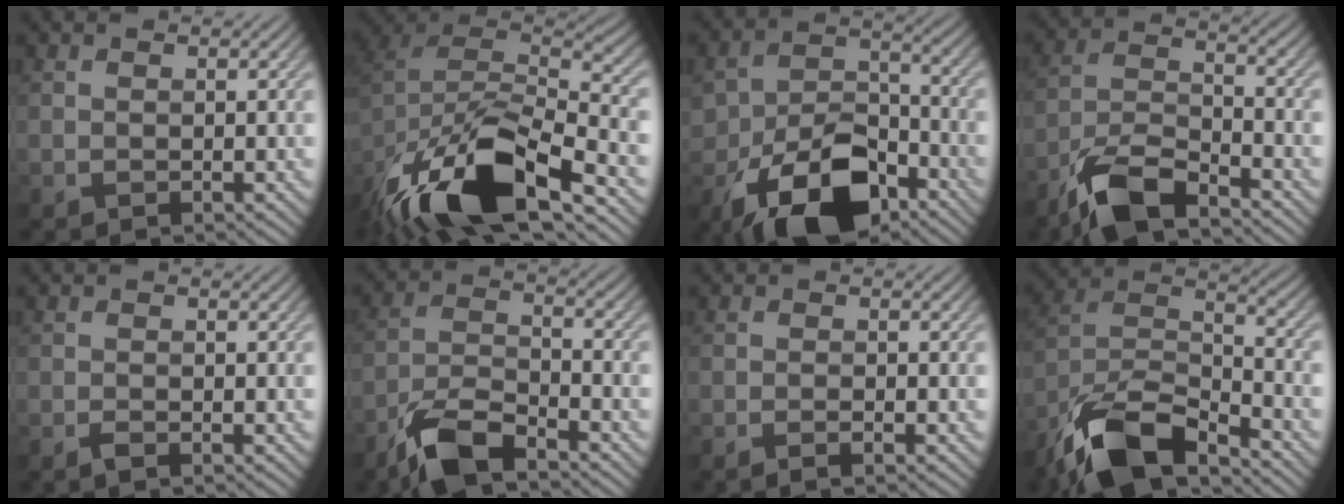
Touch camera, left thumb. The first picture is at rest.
{"total": 17.6, "force": [-10.4, 7.4, 12.1], "torque": [-0.268, -0.027, -0.177]}
{"total": 12.6, "force": [-7.1, 6.8, 8.0], "torque": [-0.155, -0.012, -0.126]}
{"total": 9.5, "force": [-7.2, 2.7, 5.6], "torque": [-0.110, -0.003, -0.152]}
{"total": 0.8, "force": [-0.6, 0.2, 0.5], "torque": [-0.010, 0.001, -0.012]}
{"total": 8.4, "force": [-6.3, 2.4, 5.0], "torque": [-0.101, -0.004, -0.134]}
{"total": 1.4, "force": [-1.0, 0.1, 1.0], "torque": [-0.018, 0.004, -0.021]}
{"total": 13.3, "force": [-9.7, 4.4, 7.8], "torque": [-0.164, -0.012, -0.196]}